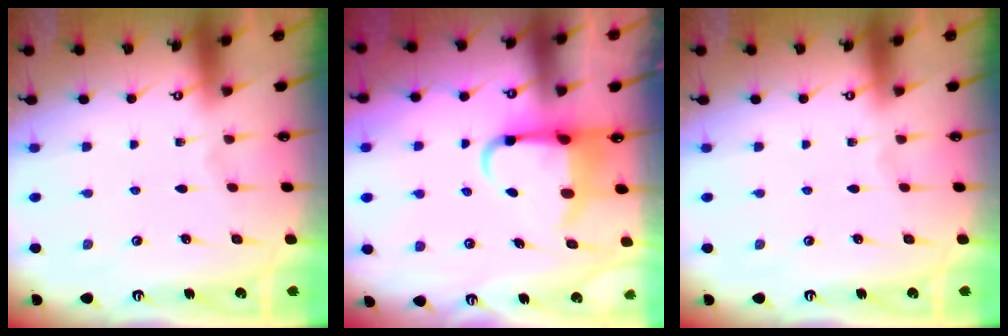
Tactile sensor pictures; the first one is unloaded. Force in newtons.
{"total": 5.9, "press": 5.8, "slide": 1.1}
{"total": 0.0}